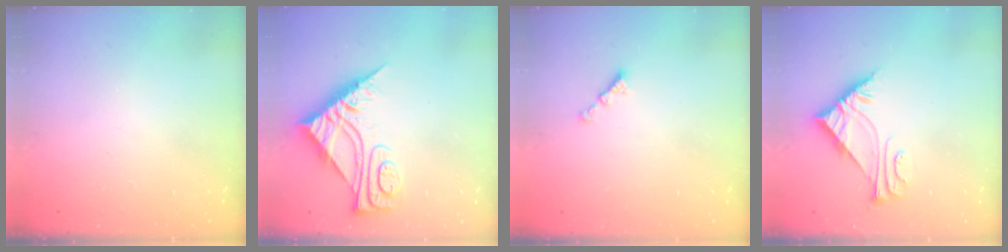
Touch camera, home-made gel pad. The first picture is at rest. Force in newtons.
{"total": 11.4, "press": 11.4, "slide": 1.1}
{"total": 2.1, "press": 2.1, "slide": 0.4}
{"total": 6.4, "press": 6.4, "slide": 0.1}